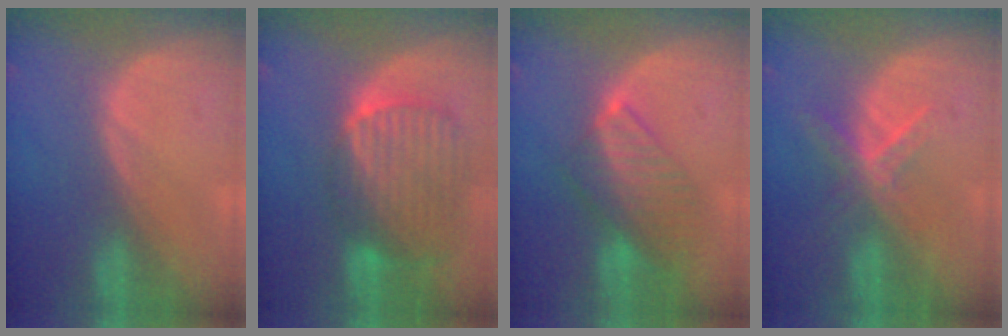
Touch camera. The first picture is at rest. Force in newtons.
{"total": 10.7, "press": 9.2, "slide": 5.4}
{"total": 8.1, "press": 7.1, "slide": 3.9}
{"total": 5.6, "press": 4.9, "slide": 2.7}